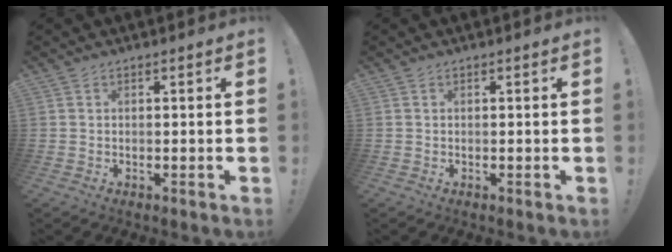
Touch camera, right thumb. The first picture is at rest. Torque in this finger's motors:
{"motor_torque": [0.10, -0.01, 0.28, 0.04, -0.08]}